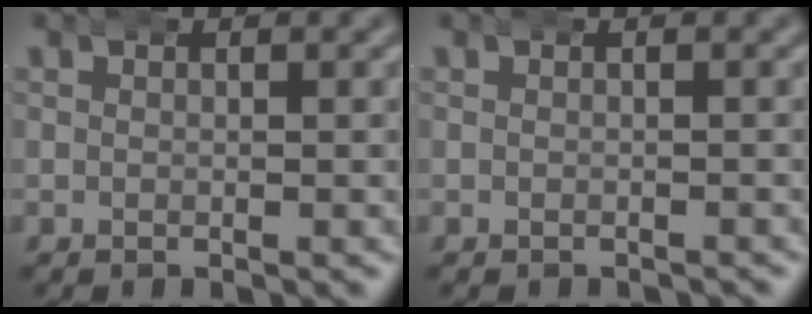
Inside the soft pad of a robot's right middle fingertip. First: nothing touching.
{"total": 0.7, "force": [-0.7, 0.1, -0.1], "torque": [-0.001, -0.003, -0.009]}